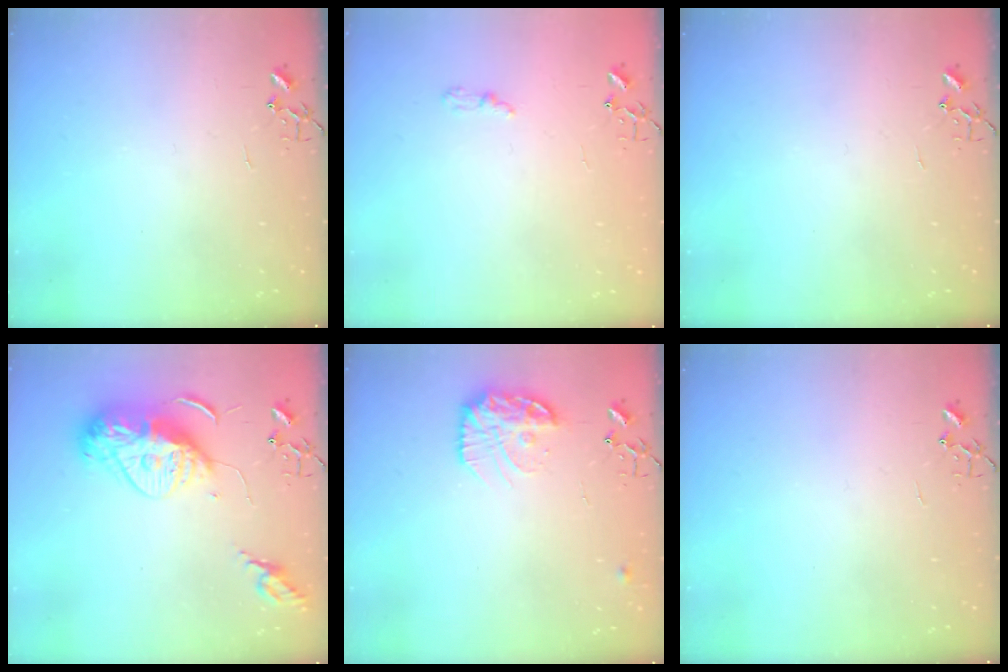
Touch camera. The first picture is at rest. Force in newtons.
{"total": 4.6, "press": 4.5, "slide": 0.6}
{"total": 0.0}
{"total": 15.5, "press": 15.4, "slide": 1.6}
{"total": 15.5, "press": 15.5, "slide": 1.1}
{"total": 0.0}